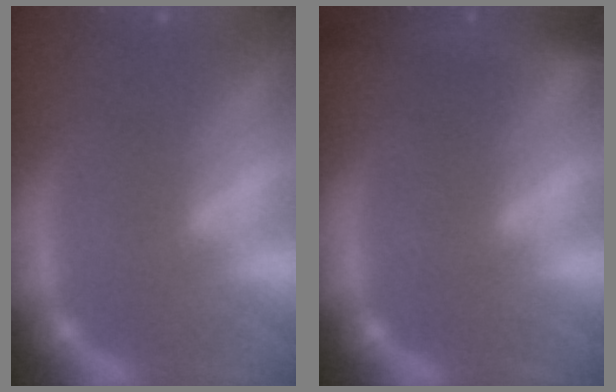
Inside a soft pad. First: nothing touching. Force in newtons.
{"total": 5.9}